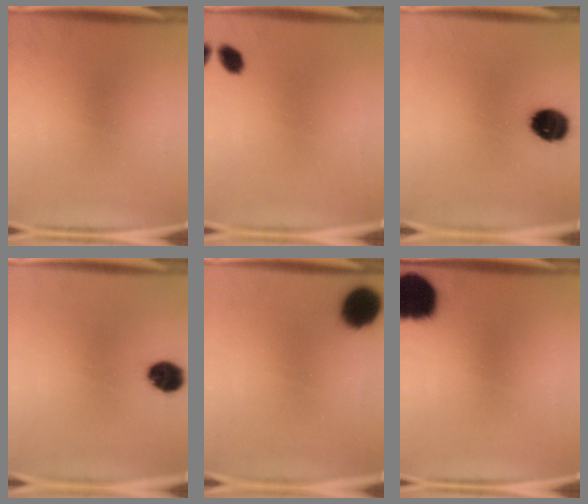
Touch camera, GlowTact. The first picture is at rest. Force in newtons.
{"total": 2.5}
{"total": 10.2}
{"total": 7.5}
{"total": 11.5}
{"total": 15.9}